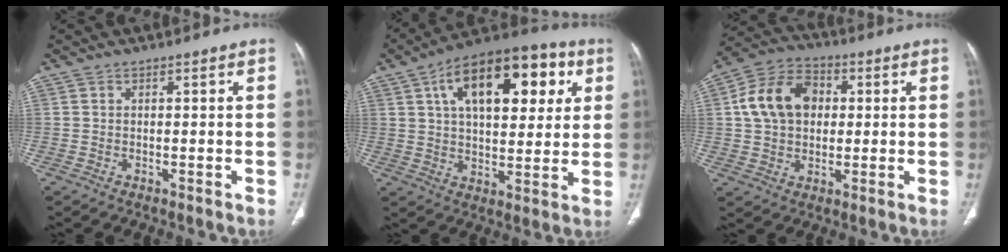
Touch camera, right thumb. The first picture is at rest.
{"total": 22.2, "force": [7.9, 11.4, 17.3], "torque": [-0.227, 0.009, 0.117]}
{"total": 13.4, "force": [2.1, 9.9, 8.7], "torque": [-0.137, 0.017, 0.028]}